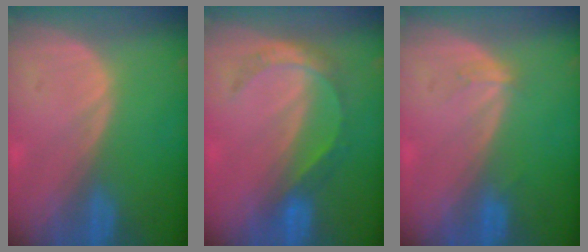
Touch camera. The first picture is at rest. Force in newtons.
{"total": 5.5, "press": 4.8, "slide": 2.8}
{"total": 1.1, "press": 1.1, "slide": 0.1}